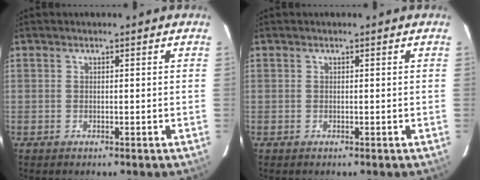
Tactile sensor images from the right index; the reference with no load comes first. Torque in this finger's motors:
{"motor_torque": [-0.02, 0.02, 0.00, 0.00]}